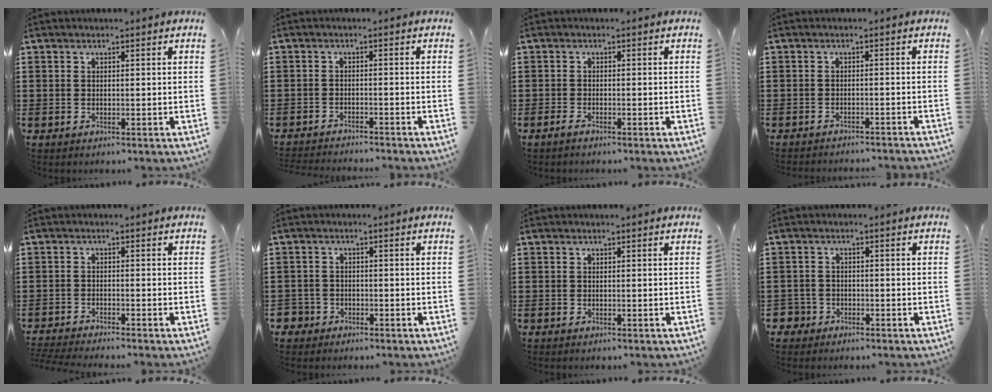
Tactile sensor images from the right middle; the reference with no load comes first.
{"total": 2.1, "force": [-2.1, -0.2, 0.0], "torque": [-0.004, -0.001, -0.043]}
{"total": 0.9, "force": [-0.8, 0.1, 0.4], "torque": [-0.013, -0.005, -0.014]}
{"total": 1.6, "force": [-1.6, -0.2, 0.0], "torque": [-0.005, 0.000, -0.033]}
{"total": 2.3, "force": [-2.3, -0.2, 0.3], "torque": [-0.016, -0.006, -0.049]}
{"total": 2.4, "force": [-1.6, 1.7, 0.5], "torque": [-0.029, -0.007, -0.039]}
{"total": 0.0}
{"total": 2.8, "force": [-2.2, 1.7, 0.4], "torque": [-0.028, -0.007, -0.051]}